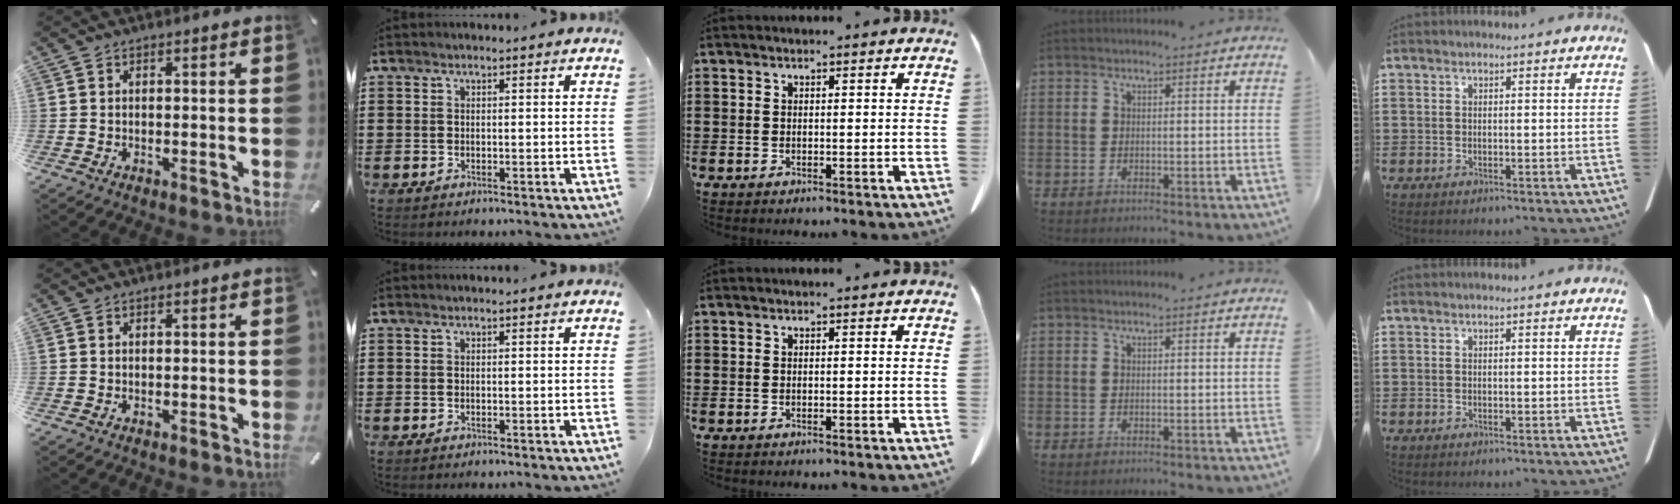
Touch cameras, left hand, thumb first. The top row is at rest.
{}